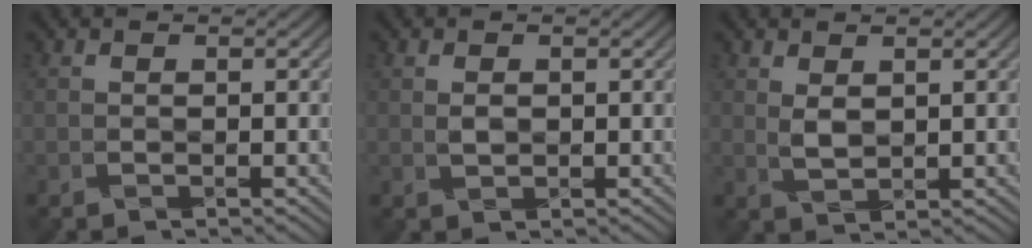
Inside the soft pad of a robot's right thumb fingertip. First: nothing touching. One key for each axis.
{"total": 0.9, "fx": 0.2, "fy": 0.6, "fz": 0.6, "tx": -0.013, "ty": -0.003, "tz": 0.009}
{"total": 1.8, "fx": 1.1, "fy": 0.9, "fz": 1.1, "tx": -0.030, "ty": -0.005, "tz": 0.028}